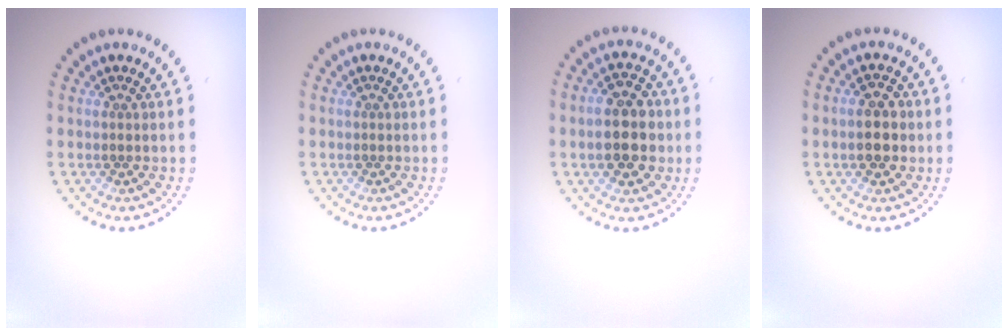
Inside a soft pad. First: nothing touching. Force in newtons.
{"total": 0.0}
{"total": 5.5, "press": 5.4, "slide": 0.3}
{"total": 2.8, "press": 2.8, "slide": 0.3}